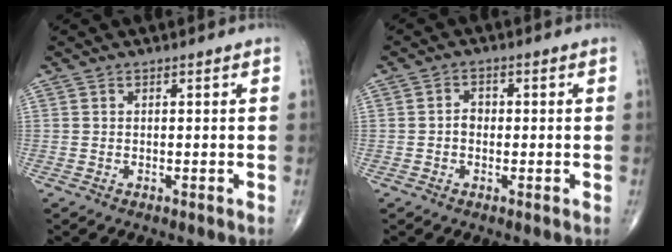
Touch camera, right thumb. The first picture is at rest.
{"total": 2.4, "force": [-0.3, 1.9, 1.5], "torque": [-0.013, 0.011, -0.011]}